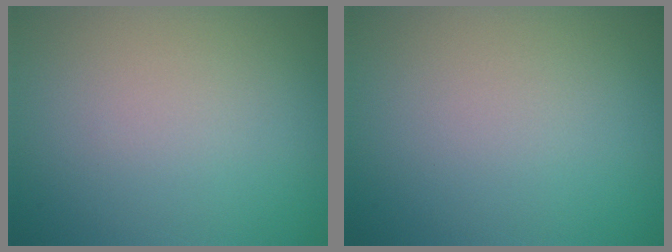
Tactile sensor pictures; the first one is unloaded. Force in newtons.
{"total": 0.0}